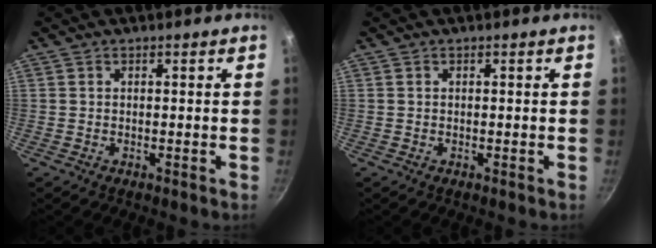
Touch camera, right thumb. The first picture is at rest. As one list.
[{"total": 0.0}]